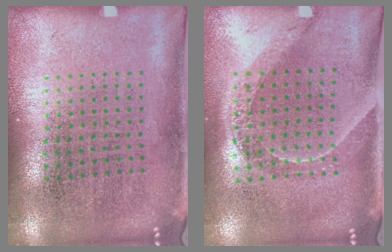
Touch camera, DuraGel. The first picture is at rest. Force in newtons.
{"total": 1.6, "press": 1.3, "slide": 0.9}